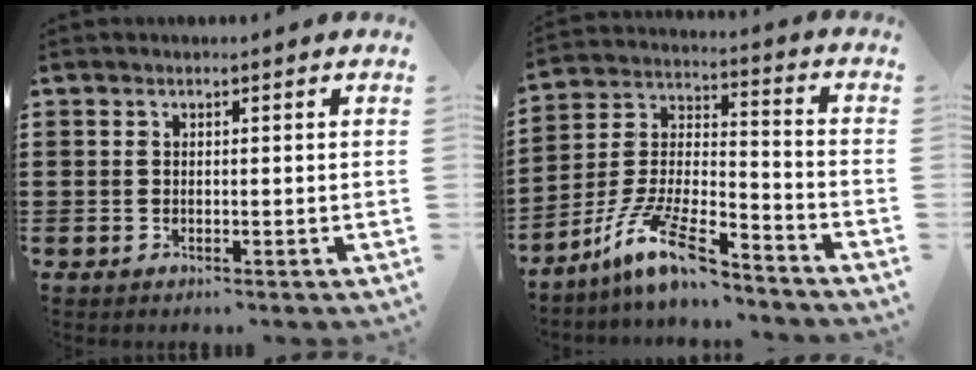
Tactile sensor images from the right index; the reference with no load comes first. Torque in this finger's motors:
{"motor_torque": [0.53, 0.80, 0.75, 0.21]}